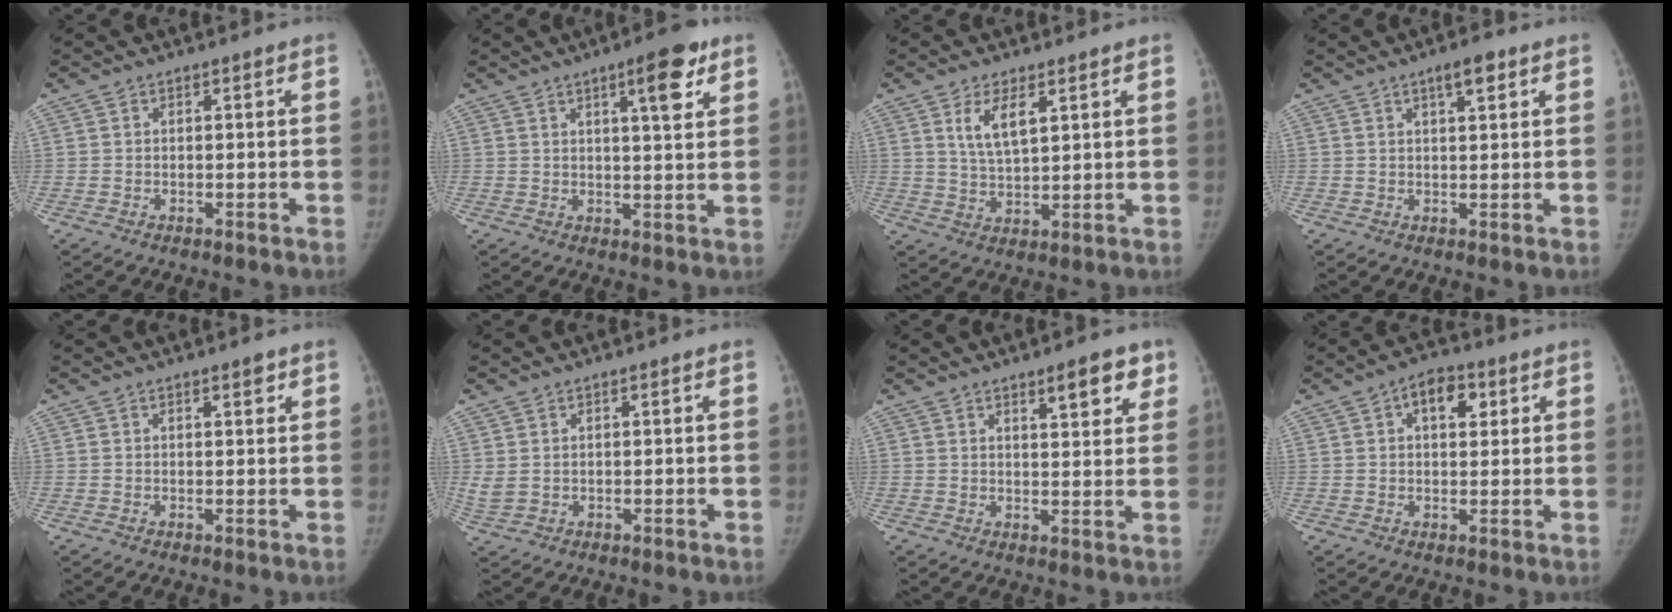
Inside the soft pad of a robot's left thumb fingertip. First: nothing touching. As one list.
[{"total": 7.8, "force": [4.1, 1.9, 6.3], "torque": [-0.079, -0.018, 0.055]}, {"total": 6.4, "force": [3.0, 2.6, 5.0], "torque": [-0.088, -0.019, 0.062]}, {"total": 3.5, "force": [2.0, 1.0, 2.7], "torque": [-0.037, -0.005, 0.030]}, {"total": 1.7, "force": [1.0, 0.5, 1.2], "torque": [-0.012, -0.004, 0.013]}, {"total": 1.9, "force": [0.5, 1.3, 1.2], "torque": [-0.035, -0.001, 0.018]}, {"total": 6.3, "force": [4.0, 2.1, 4.5], "torque": [-0.037, -0.021, 0.052]}, {"total": 6.5, "force": [2.5, 3.8, 4.6], "torque": [-0.042, 0.001, 0.032]}]